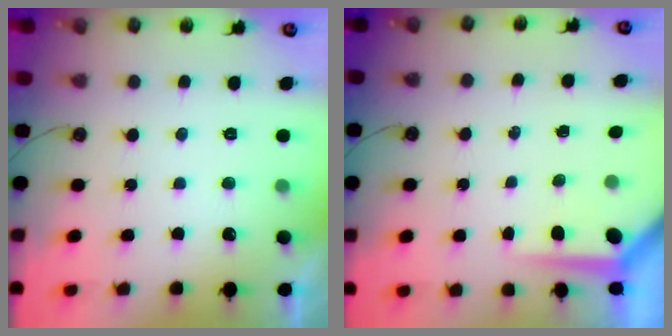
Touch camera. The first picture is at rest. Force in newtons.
{"total": 3.9, "press": 3.9, "slide": 0.3}